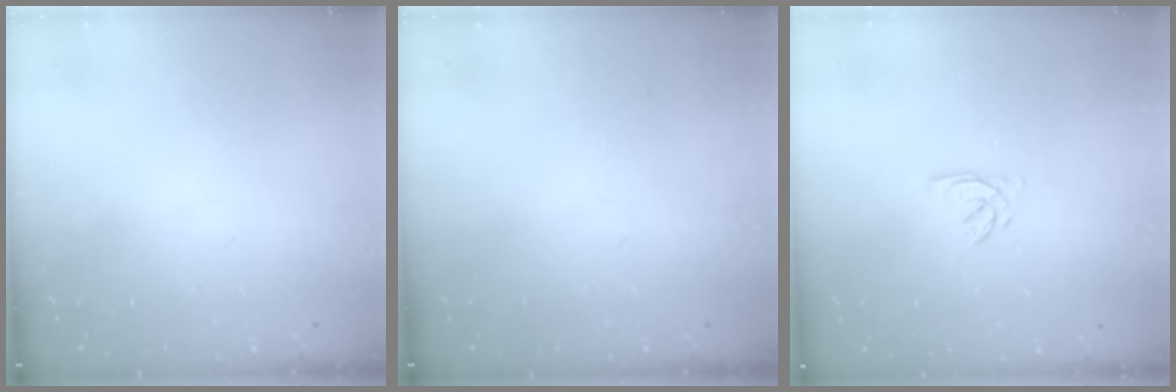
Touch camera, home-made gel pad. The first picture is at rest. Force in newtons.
{"total": 0.0}
{"total": 2.2, "press": 2.2, "slide": 0.3}